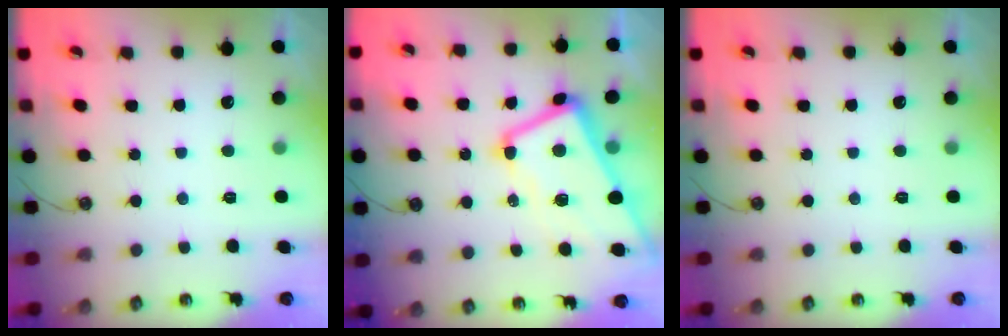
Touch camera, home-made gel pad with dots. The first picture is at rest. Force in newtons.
{"total": 7.6, "press": 7.5, "slide": 1.5}
{"total": 0.0}